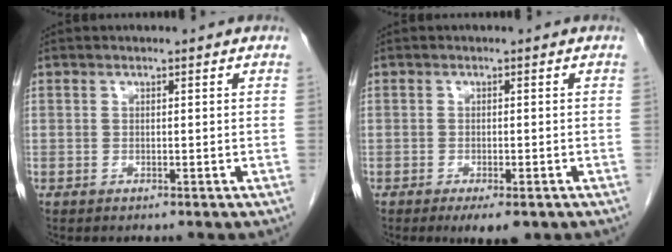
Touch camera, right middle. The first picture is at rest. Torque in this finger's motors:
{"motor_torque": [1.07, -0.69, 0.29, 0.15]}